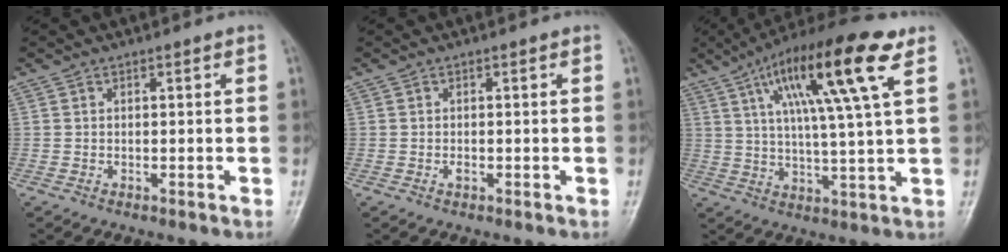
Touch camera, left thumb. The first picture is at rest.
{"total": 0.6, "force": [-0.3, 0.4, 0.4], "torque": [-0.003, 0.000, -0.005]}
{"total": 18.3, "force": [7.8, 2.6, 16.3], "torque": [-0.275, -0.003, 0.125]}